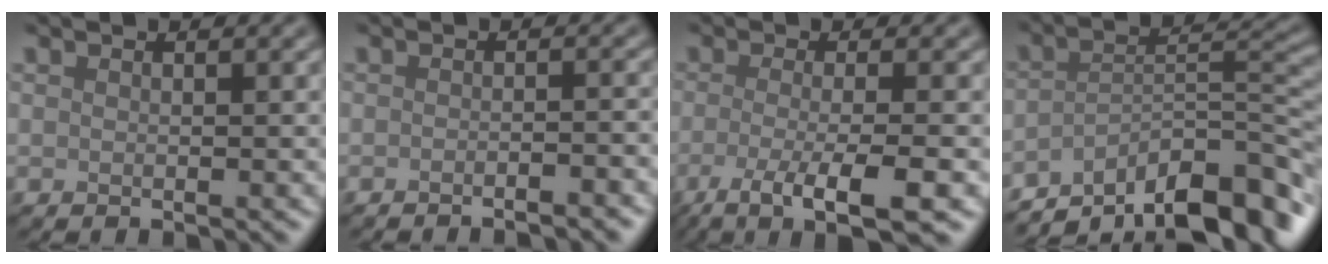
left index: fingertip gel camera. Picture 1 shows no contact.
{"total": 2.5, "force": [-1.9, 0.5, 1.6], "torque": [-0.012, 0.009, -0.029]}
{"total": 6.7, "force": [-2.9, 1.5, 5.8], "torque": [-0.087, -0.008, -0.058]}
{"total": 11.6, "force": [-7.9, 3.3, 7.8], "torque": [-0.111, 0.008, -0.137]}